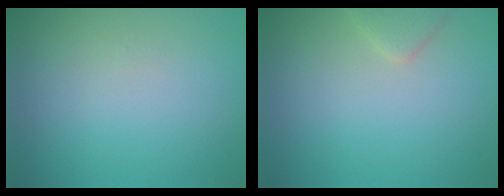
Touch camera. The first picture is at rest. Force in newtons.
{"total": 1.6, "press": 1.6, "slide": 0.1}